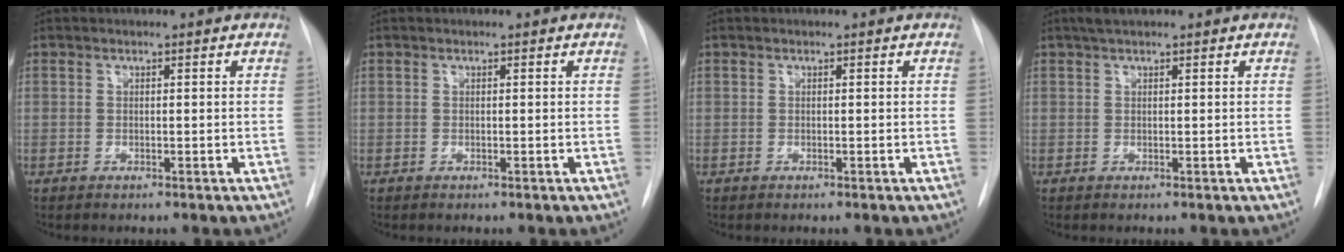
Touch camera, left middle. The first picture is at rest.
{"total": 0.0}
{"total": 0.0}
{"total": 1.8, "force": [1.4, 0.3, 1.1], "torque": [-0.022, 0.012, 0.024]}